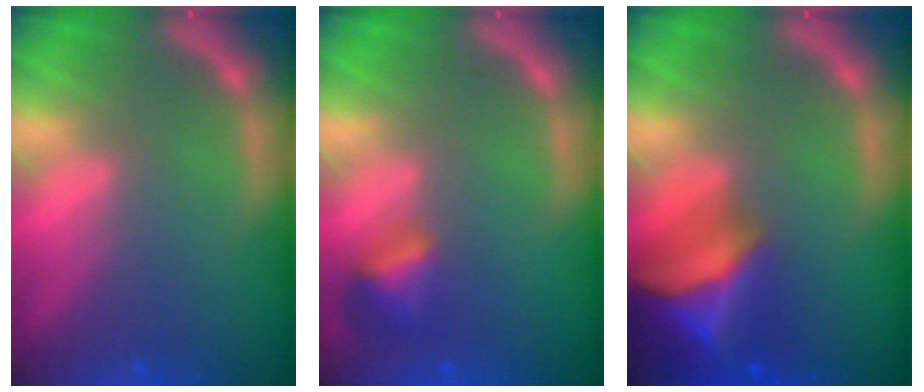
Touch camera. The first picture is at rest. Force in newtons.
{"total": 2.4}
{"total": 9.4}